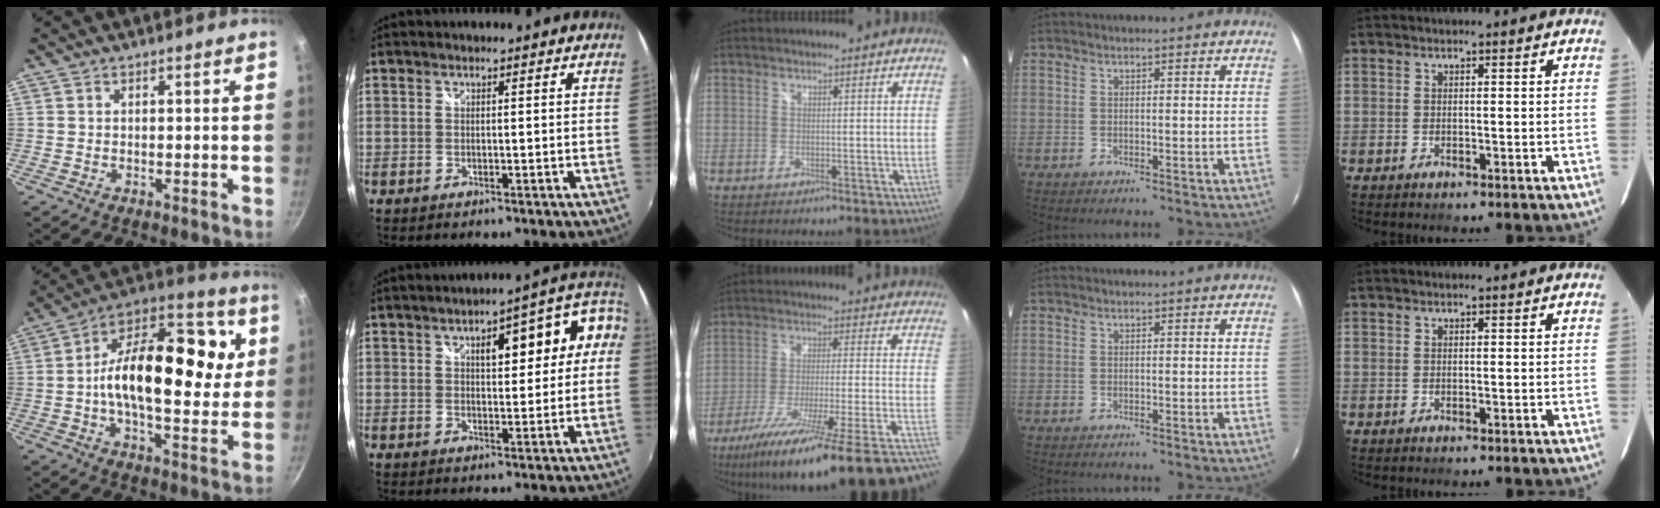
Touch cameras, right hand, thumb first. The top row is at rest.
{"thumb": {"total": 24.2, "force": [3.3, 13.3, 20.0], "torque": [-0.296, 0.015, 0.026]}, "index": {"total": 10.9, "force": [2.0, 4.5, 9.7], "torque": [-0.125, 0.040, 0.040]}, "middle": {"total": 31.3, "force": [-25.0, -0.1, 18.8], "torque": [-0.247, -0.098, -0.365]}}